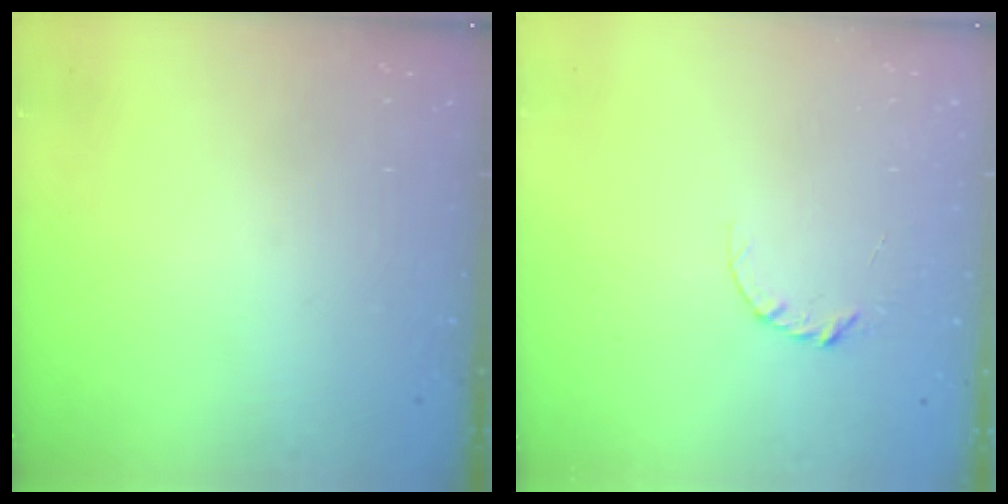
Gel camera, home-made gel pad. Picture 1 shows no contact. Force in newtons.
{"total": 3.4, "press": 3.4, "slide": 0.4}